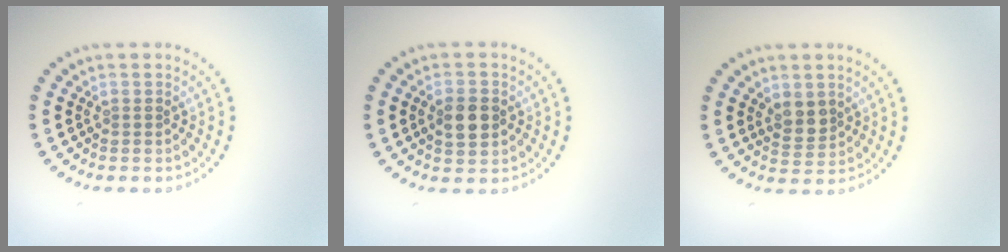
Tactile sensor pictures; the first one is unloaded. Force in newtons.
{"total": 3.3, "press": 3.3, "slide": 0.1}
{"total": 2.2, "press": 2.0, "slide": 0.9}